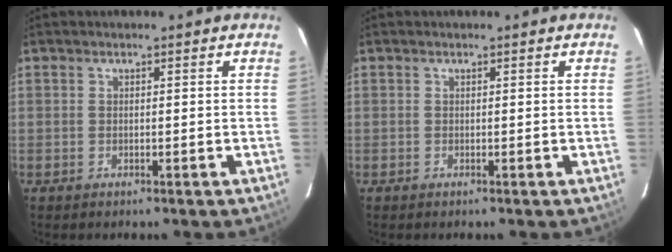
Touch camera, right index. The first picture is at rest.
{"total": 0.0}